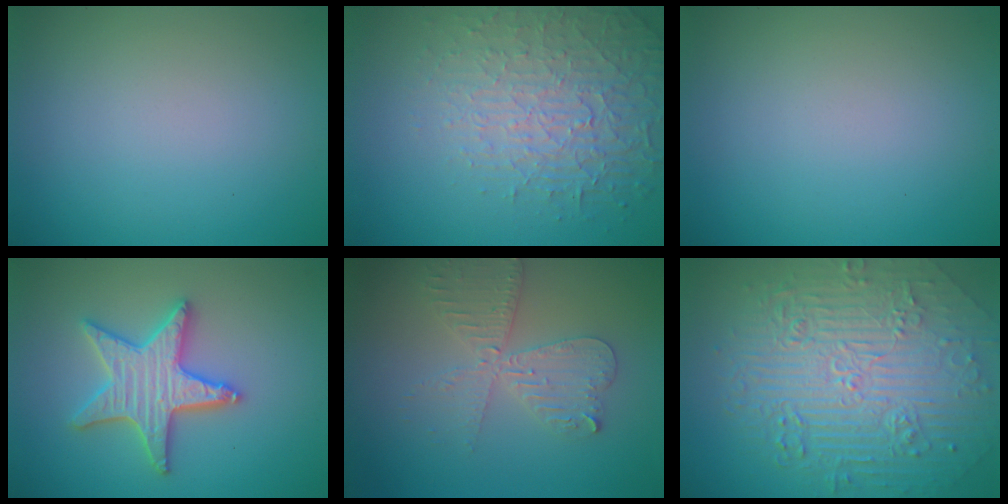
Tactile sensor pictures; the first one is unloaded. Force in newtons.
{"total": 3.9, "press": 3.7, "slide": 1.2}
{"total": 0.0}
{"total": 5.2, "press": 5.1, "slide": 0.8}
{"total": 4.1, "press": 3.5, "slide": 2.1}
{"total": 10.6, "press": 7.0, "slide": 7.9}